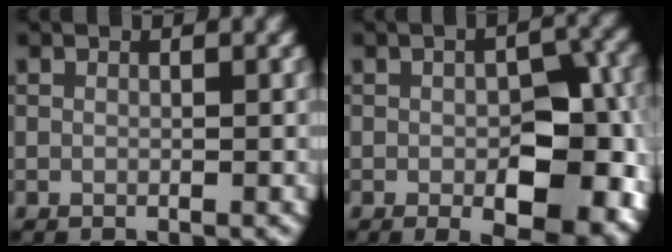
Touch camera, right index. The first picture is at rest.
{"total": 10.4, "force": [-2.5, 5.4, 8.6], "torque": [-0.103, -0.014, -0.024]}